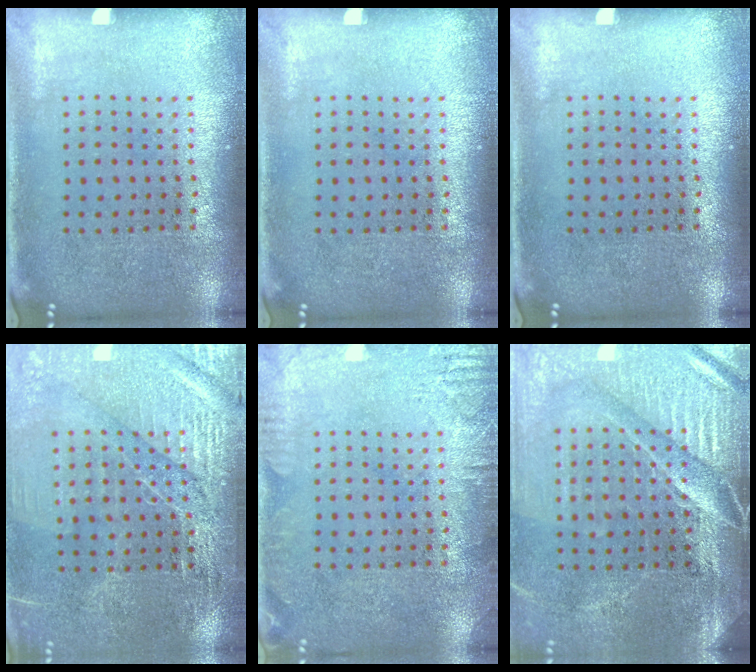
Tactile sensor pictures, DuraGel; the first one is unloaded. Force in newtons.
{"total": 0.0}
{"total": 0.0}
{"total": 3.2, "press": 3.2, "slide": 0.4}
{"total": 2.3, "press": 2.3, "slide": 0.2}
{"total": 4.6, "press": 4.0, "slide": 2.1}